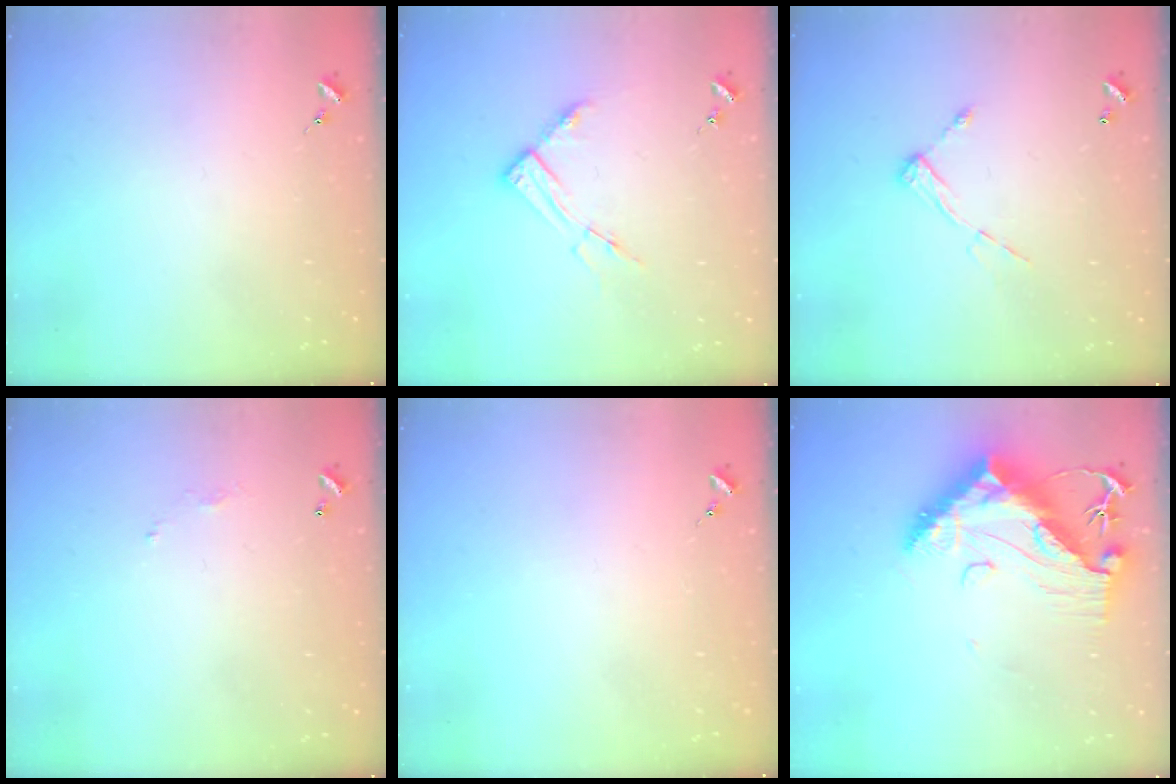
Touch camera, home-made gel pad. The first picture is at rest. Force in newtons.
{"total": 8.6, "press": 8.5, "slide": 0.9}
{"total": 8.2, "press": 8.2, "slide": 0.5}
{"total": 3.6, "press": 3.6, "slide": 0.1}
{"total": 0.0}
{"total": 16.5, "press": 16.4, "slide": 1.3}